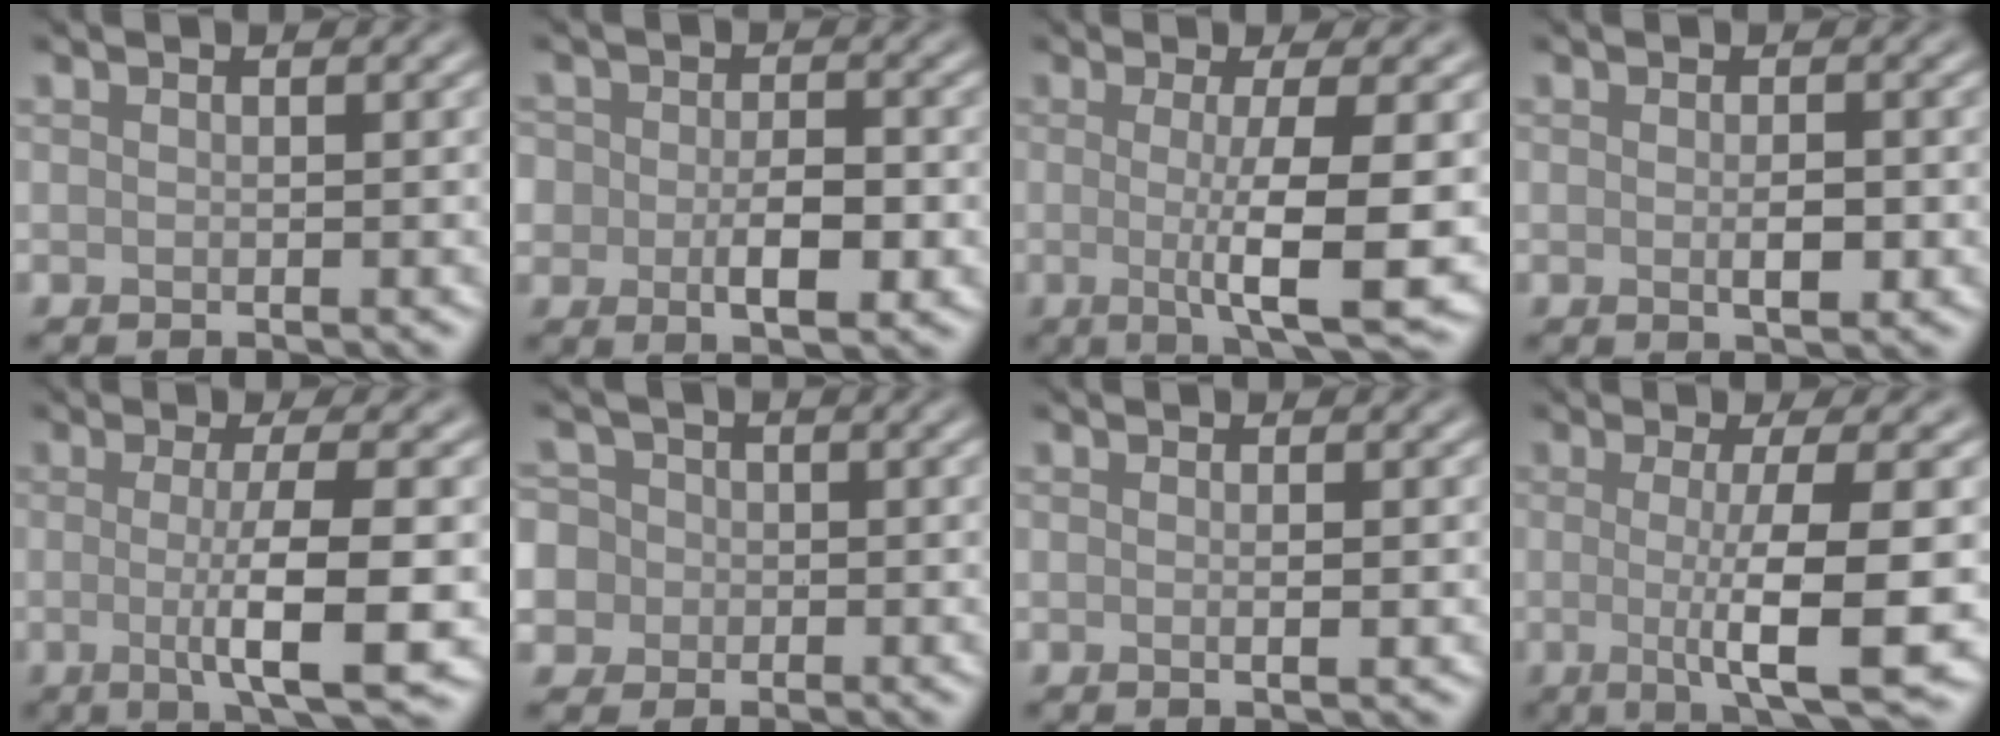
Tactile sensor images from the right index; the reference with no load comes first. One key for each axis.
{"total": 5.2, "fx": -1.2, "fy": 3.3, "fz": 3.8, "tx": -0.062, "ty": -0.010, "tz": -0.020}
{"total": 7.5, "fx": -0.7, "fy": 1.4, "fz": 7.4, "tx": -0.109, "ty": -0.013, "tz": -0.009}
{"total": 1.9, "fx": -0.2, "fy": 0.7, "fz": 1.7, "tx": -0.030, "ty": -0.004, "tz": -0.002}
{"total": 6.9, "fx": -0.8, "fy": 1.4, "fz": 6.7, "tx": -0.104, "ty": -0.011, "tz": -0.012}
{"total": 8.8, "fx": -1.6, "fy": 8.2, "fz": 2.9, "tx": -0.067, "ty": 0.014, "tz": -0.069}
{"total": 1.0, "fx": 0.0, "fy": 0.2, "fz": 1.0, "tx": -0.014, "ty": 0.000, "tz": -0.001}
{"total": 8.4, "fx": -0.9, "fy": 1.7, "fz": 8.2, "tx": -0.117, "ty": -0.013, "tz": -0.013}